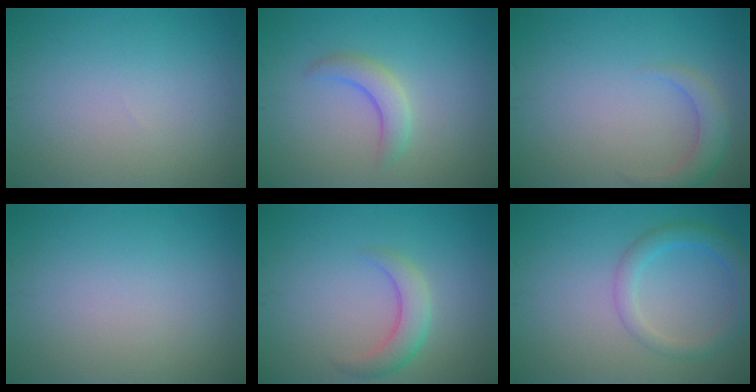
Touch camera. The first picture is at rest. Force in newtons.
{"total": 2.5, "press": 2.5, "slide": 0.2}
{"total": 2.4, "press": 2.4, "slide": 0.3}
{"total": 0.0}
{"total": 2.9, "press": 2.9, "slide": 0.1}
{"total": 2.8, "press": 2.8, "slide": 0.2}